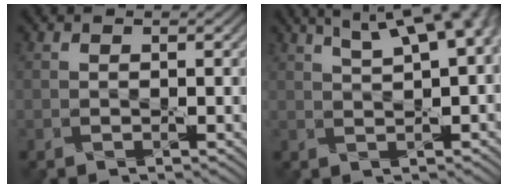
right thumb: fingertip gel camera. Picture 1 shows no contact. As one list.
[{"total": 9.1, "force": [4.5, 3.0, 7.4], "torque": [-0.109, 0.022, 0.061]}]